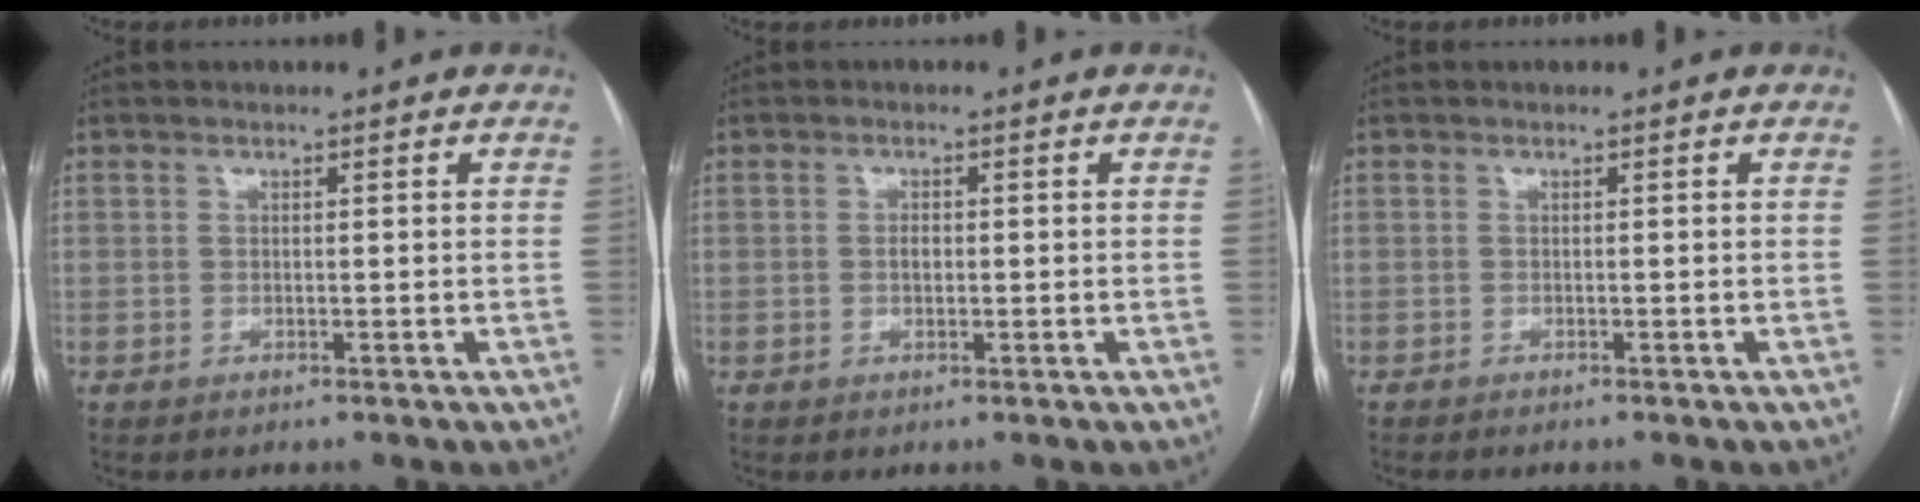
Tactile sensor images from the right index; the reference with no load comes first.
{"total": 1.2, "force": [-0.1, 0.7, 1.0], "torque": [-0.018, 0.002, -0.001]}
{"total": 1.1, "force": [-1.0, 0.2, 0.4], "torque": [-0.011, -0.004, -0.013]}